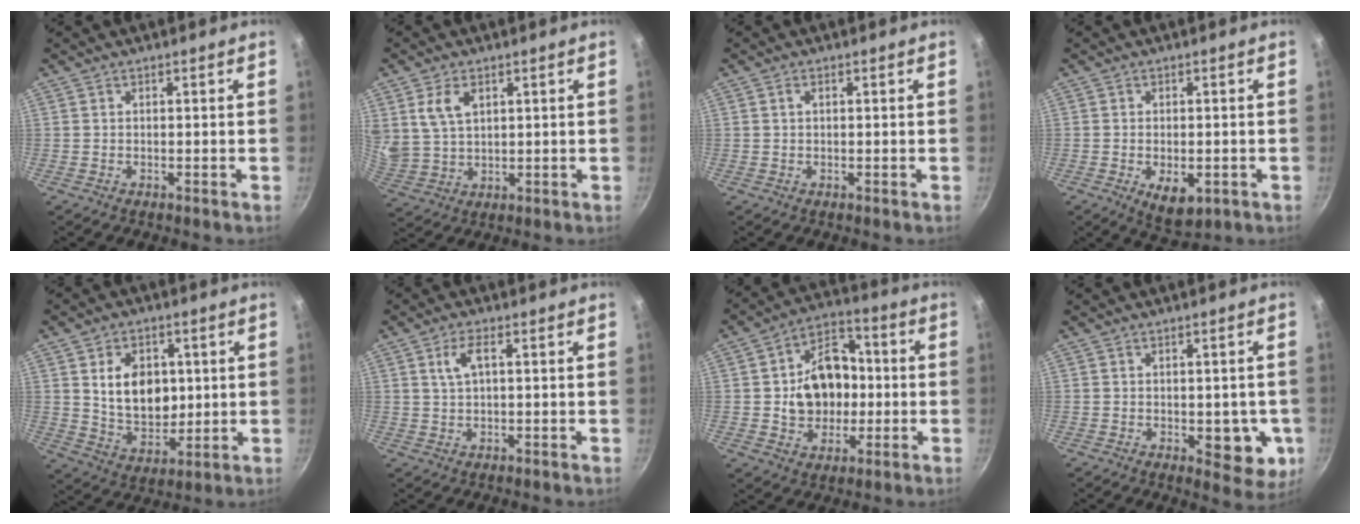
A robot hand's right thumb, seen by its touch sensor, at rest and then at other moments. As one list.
[{"total": 7.6, "force": [3.1, 4.8, 5.0], "torque": [-0.085, -0.013, 0.071]}, {"total": 1.0, "force": [0.3, 0.6, 0.8], "torque": [-0.012, 0.004, 0.004]}, {"total": 6.6, "force": [-2.0, 3.7, 5.1], "torque": [-0.061, -0.004, -0.018]}, {"total": 12.4, "force": [2.2, 9.0, 8.2], "torque": [-0.104, -0.018, 0.049]}, {"total": 4.1, "force": [1.1, 1.7, 3.6], "torque": [-0.066, 0.010, 0.024]}, {"total": 14.5, "force": [-0.2, 11.3, 9.0], "torque": [-0.107, 0.028, -0.006]}, {"total": 8.3, "force": [-1.4, 4.5, 6.9], "torque": [-0.048, -0.006, -0.012]}]